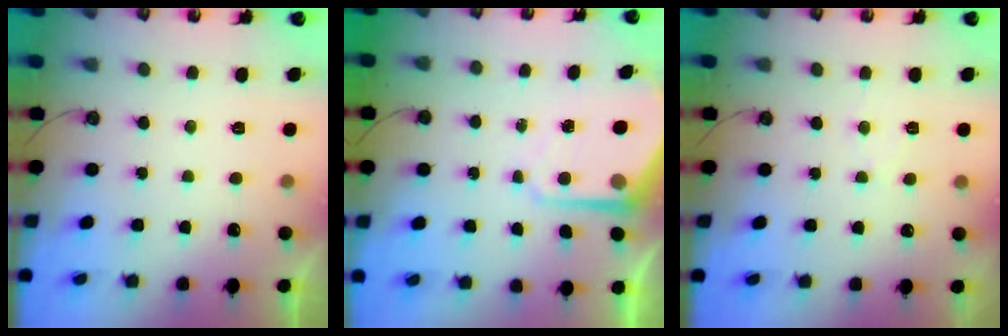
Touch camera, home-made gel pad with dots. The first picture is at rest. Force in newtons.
{"total": 6.8, "press": 6.8, "slide": 0.5}
{"total": 3.6, "press": 3.5, "slide": 0.6}